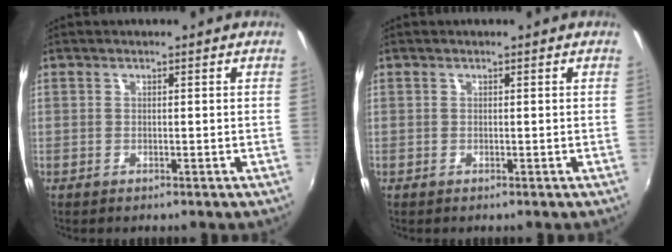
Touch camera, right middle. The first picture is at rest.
{"total": 0.0}